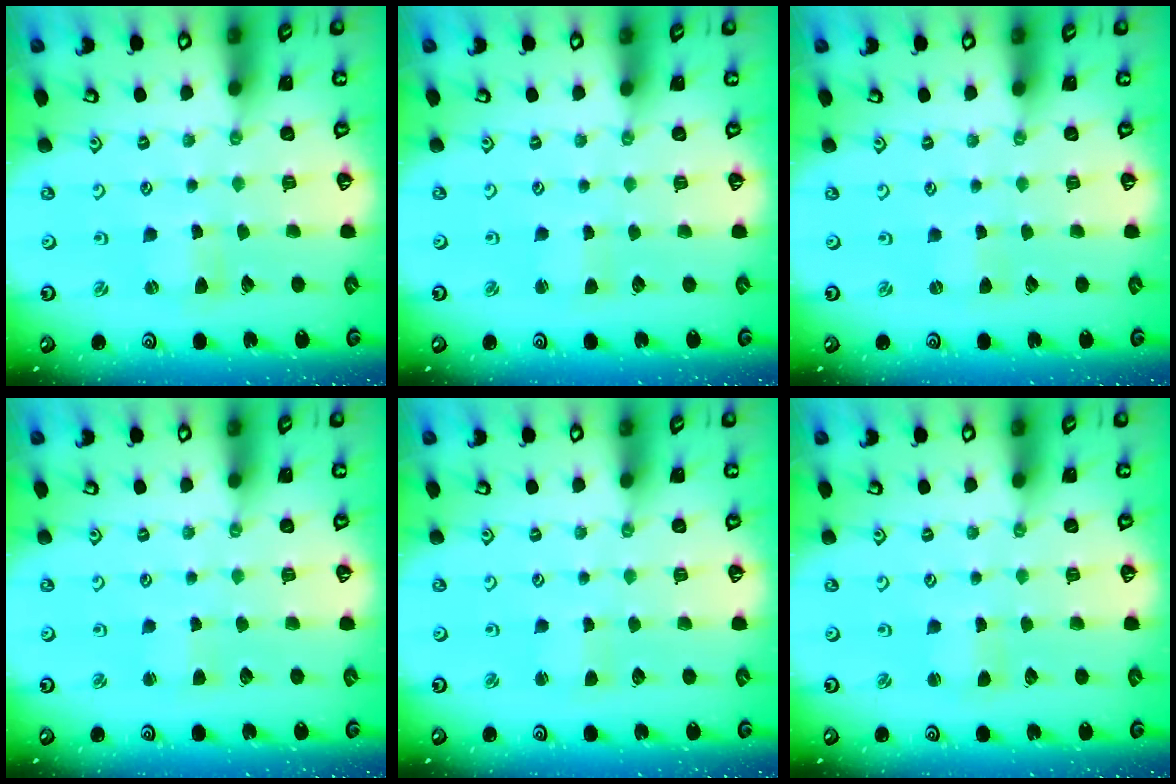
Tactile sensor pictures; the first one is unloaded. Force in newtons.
{"total": 1.3, "press": 1.3, "slide": 0.3}
{"total": 0.0}
{"total": 1.9, "press": 1.9, "slide": 0.3}
{"total": 1.3, "press": 1.3, "slide": 0.3}
{"total": 1.5, "press": 1.5, "slide": 0.1}